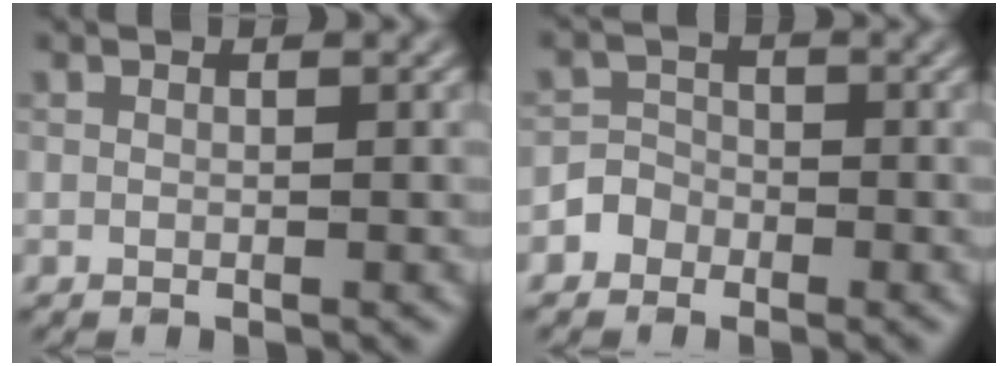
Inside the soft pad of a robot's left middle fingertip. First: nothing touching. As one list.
[{"total": 2.0, "force": [-1.2, 1.6, 0.1], "torque": [0.020, 0.009, -0.030]}]